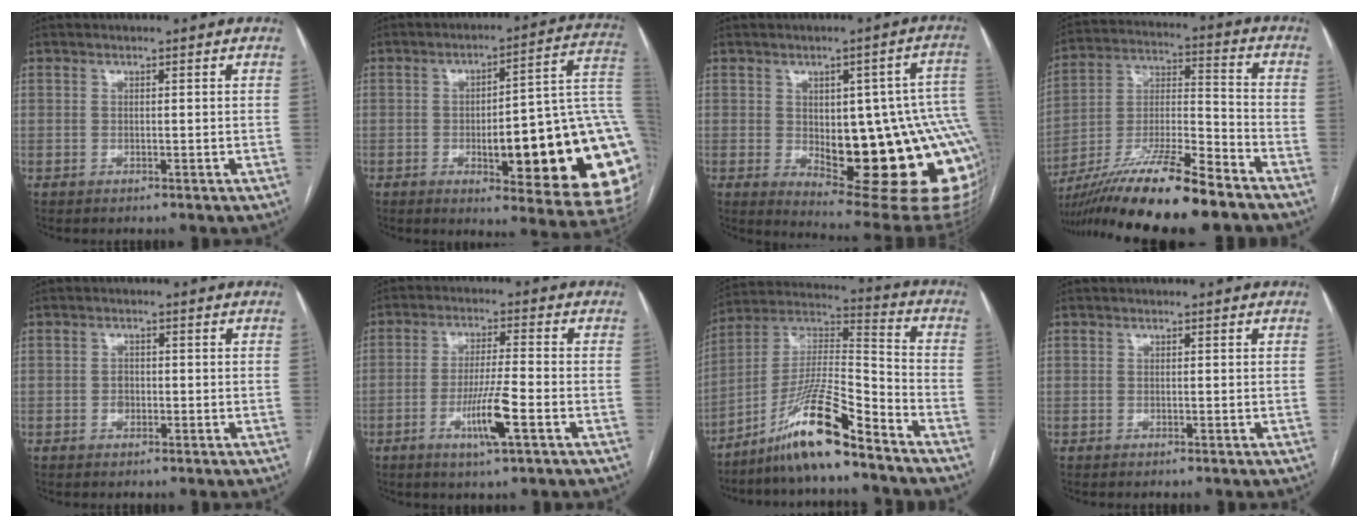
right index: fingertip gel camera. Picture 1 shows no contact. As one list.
[{"total": 26.7, "force": [-3.7, 5.1, 26.0], "torque": [-0.230, 0.018, -0.040]}, {"total": 22.6, "force": [-3.2, 7.4, 21.1], "torque": [-0.183, 0.014, -0.018]}, {"total": 18.6, "force": [-14.4, 1.1, 11.8], "torque": [-0.240, -0.025, -0.262]}, {"total": 1.5, "force": [-0.3, 1.2, 0.8], "torque": [-0.011, 0.004, -0.004]}, {"total": 7.8, "force": [-3.1, 0.0, 7.1], "torque": [-0.135, -0.011, -0.056]}, {"total": 14.0, "force": [-10.0, 0.6, 9.7], "torque": [-0.187, 0.008, -0.182]}, {"total": 0.0}]